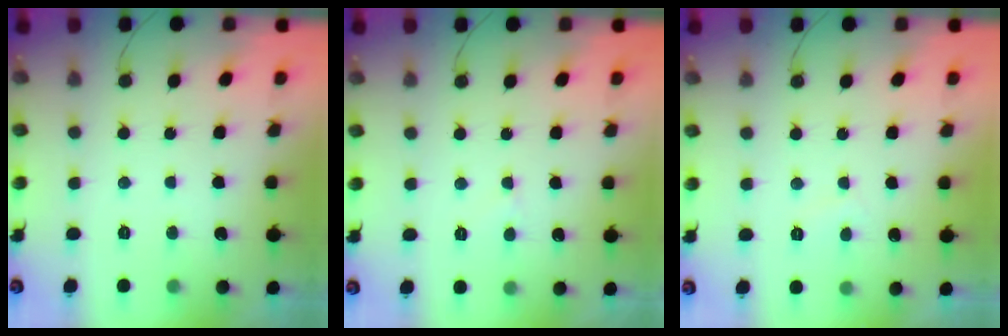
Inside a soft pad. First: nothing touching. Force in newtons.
{"total": 3.9, "press": 3.9, "slide": 0.3}
{"total": 2.7, "press": 2.7, "slide": 0.4}